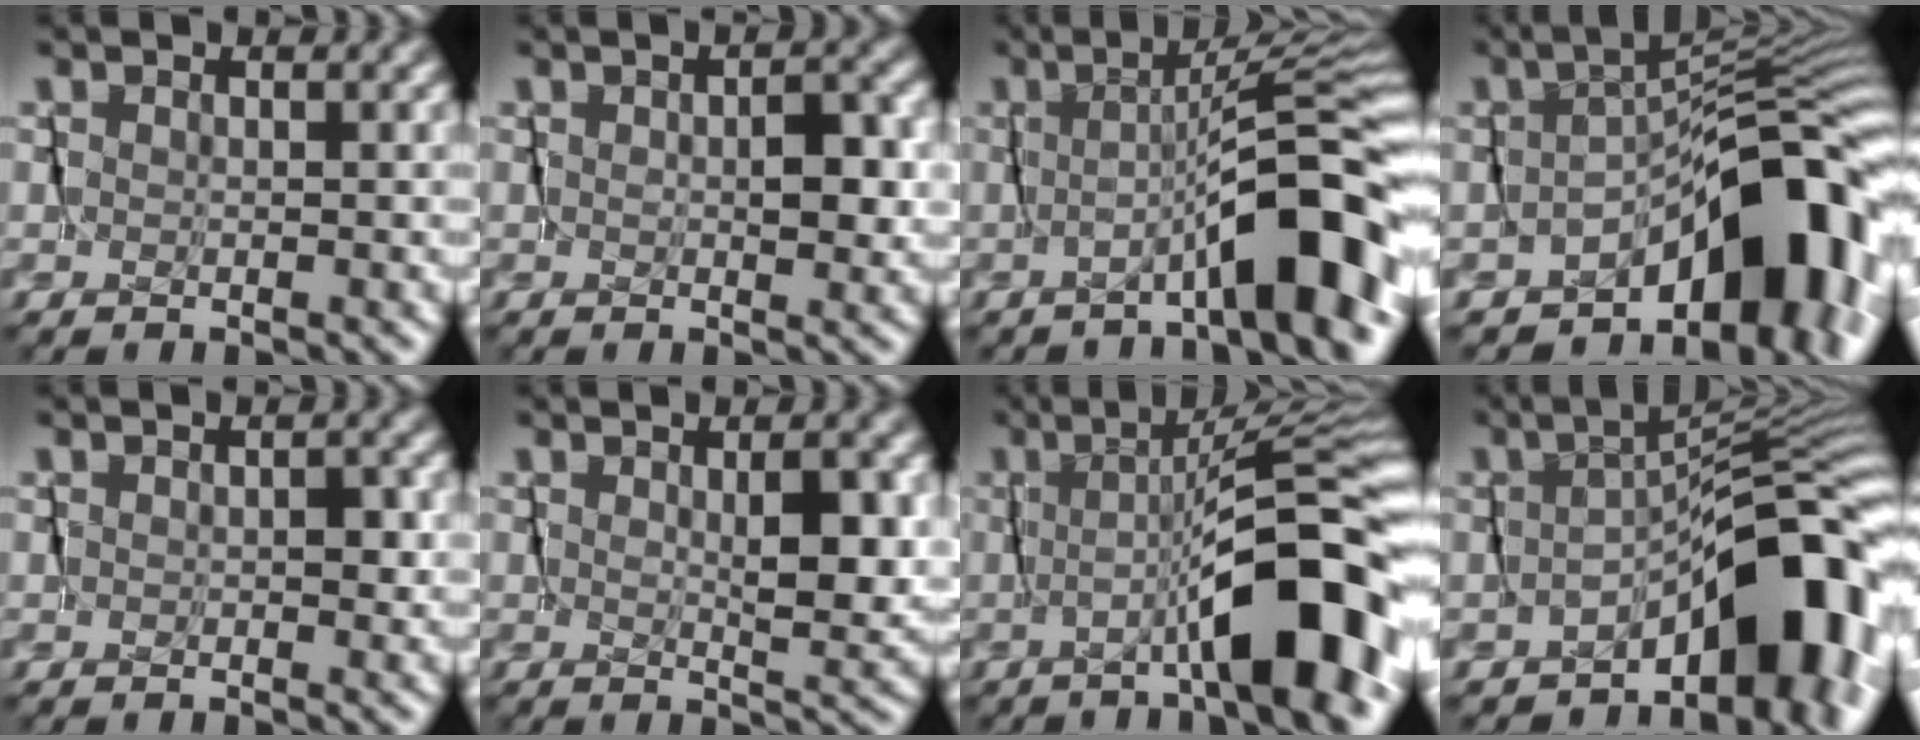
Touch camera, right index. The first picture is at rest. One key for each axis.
{"total": 2.1, "fx": 0.1, "fy": 1.0, "fz": 1.9, "tx": -0.027, "ty": 0.003, "tz": 0.001}
{"total": 5.8, "fx": -3.2, "fy": -1.1, "fz": 4.7, "tx": -0.028, "ty": 0.028, "tz": -0.053}
{"total": 11.6, "fx": -6.2, "fy": 5.3, "fz": 8.3, "tx": -0.106, "ty": -0.007, "tz": -0.091}
{"total": 0.8, "fx": -0.1, "fy": 0.3, "fz": 0.7, "tx": -0.009, "ty": 0.003, "tz": -0.004}
{"total": 2.9, "fx": 0.9, "fy": 0.4, "fz": 2.7, "tx": -0.040, "ty": -0.015, "tz": 0.024}
{"total": 7.3, "fx": -2.9, "fy": -0.7, "fz": 6.6, "tx": -0.059, "ty": 0.024, "tz": -0.046}
{"total": 8.2, "fx": -4.1, "fy": 2.9, "fz": 6.5, "tx": -0.077, "ty": -0.005, "tz": -0.059}